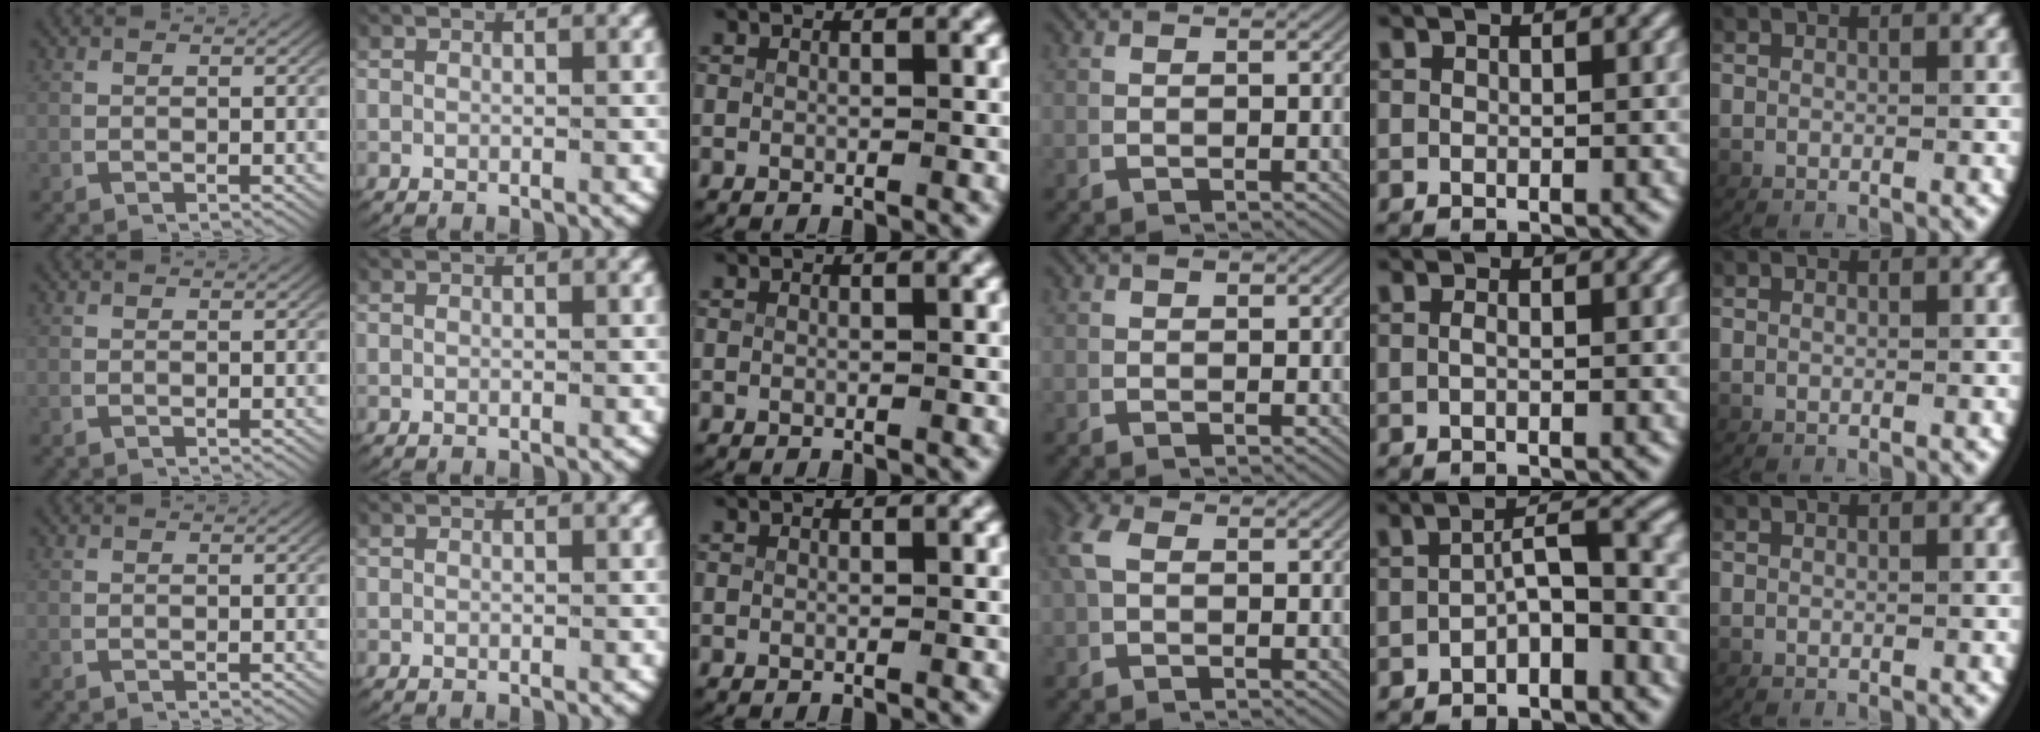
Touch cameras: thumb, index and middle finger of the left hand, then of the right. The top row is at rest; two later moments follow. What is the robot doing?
{"motion": "lift_and_place", "object": "card"}